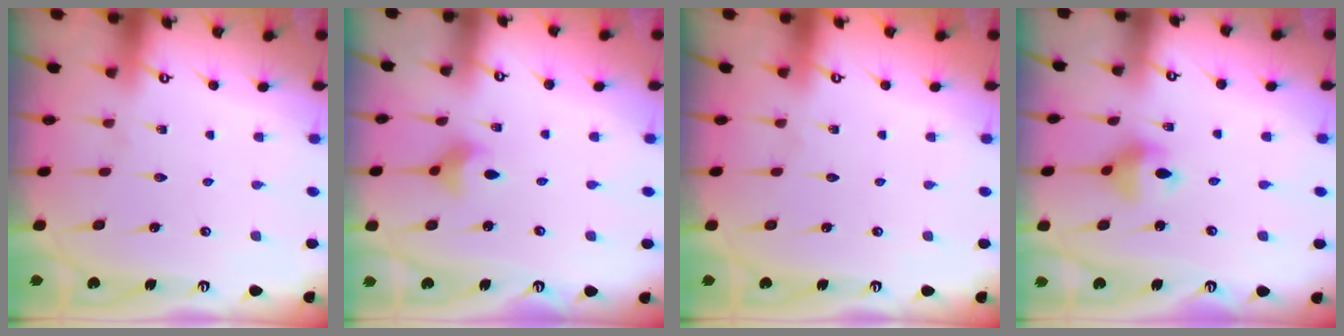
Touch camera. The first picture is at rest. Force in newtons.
{"total": 3.9, "press": 3.8, "slide": 0.8}
{"total": 0.0}
{"total": 8.1, "press": 7.6, "slide": 2.7}